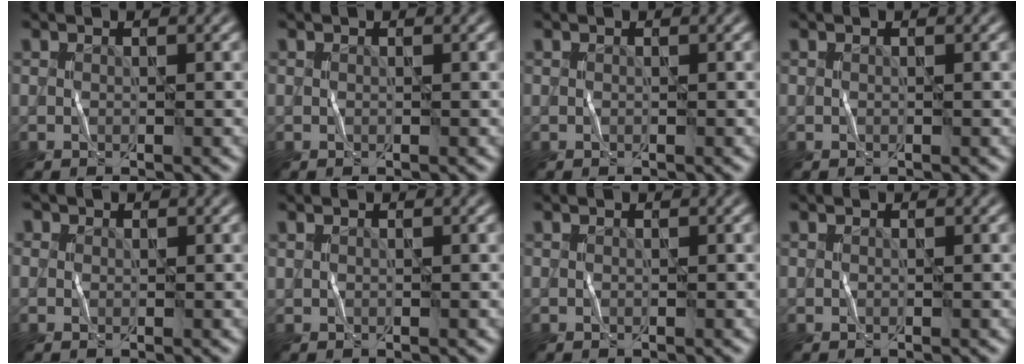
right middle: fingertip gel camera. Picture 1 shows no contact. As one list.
[{"total": 0.0}, {"total": 0.0}, {"total": 0.0}, {"total": 0.8, "force": [0.2, 0.7, 0.0], "torque": [0.003, -0.001, 0.002]}, {"total": 0.0}, {"total": 0.0}, {"total": 0.0}]